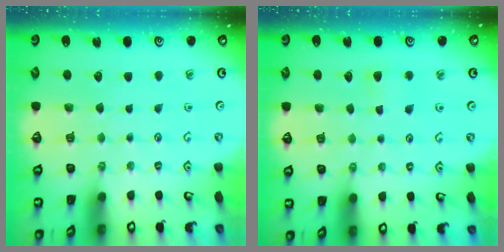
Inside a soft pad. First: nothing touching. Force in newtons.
{"total": 2.7, "press": 2.7, "slide": 0.4}